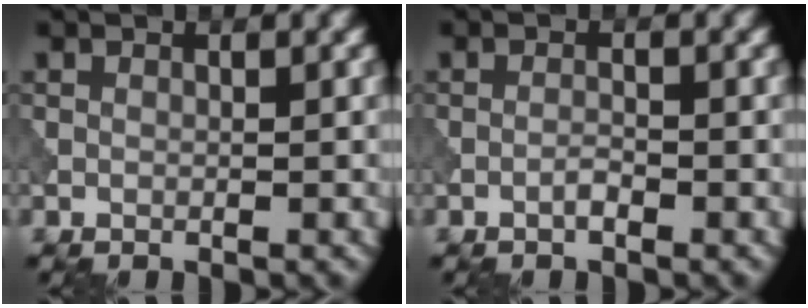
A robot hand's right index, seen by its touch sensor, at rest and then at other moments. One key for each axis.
{"total": 1.0, "fx": -0.6, "fy": 0.2, "fz": 0.7, "tx": -0.014, "ty": 0.003, "tz": -0.014}